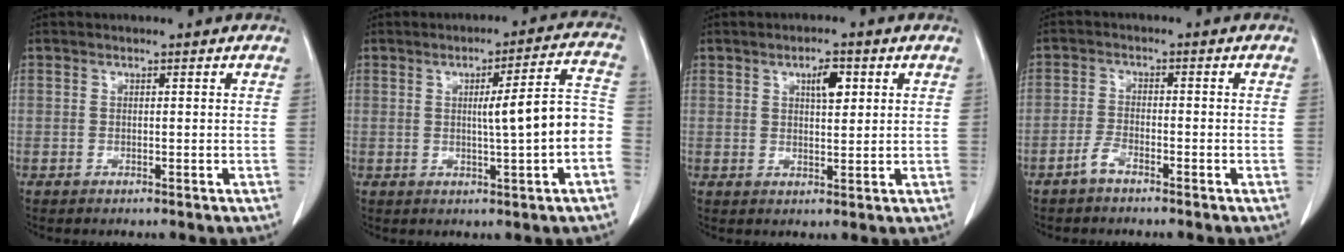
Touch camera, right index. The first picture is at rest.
{"total": 8.9, "force": [-1.1, 0.0, 8.8], "torque": [-0.116, 0.020, -0.014]}
{"total": 3.8, "force": [1.6, 1.3, 3.2], "torque": [-0.052, 0.002, 0.026]}
{"total": 2.3, "force": [-1.8, 0.6, 1.3], "torque": [-0.032, 0.001, -0.036]}